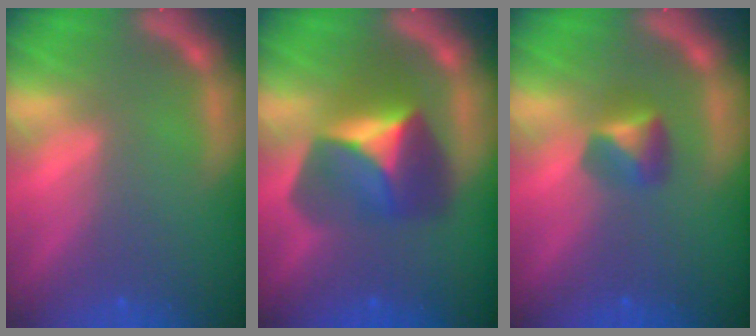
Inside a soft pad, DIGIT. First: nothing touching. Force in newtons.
{"total": 6.9}
{"total": 2.4}